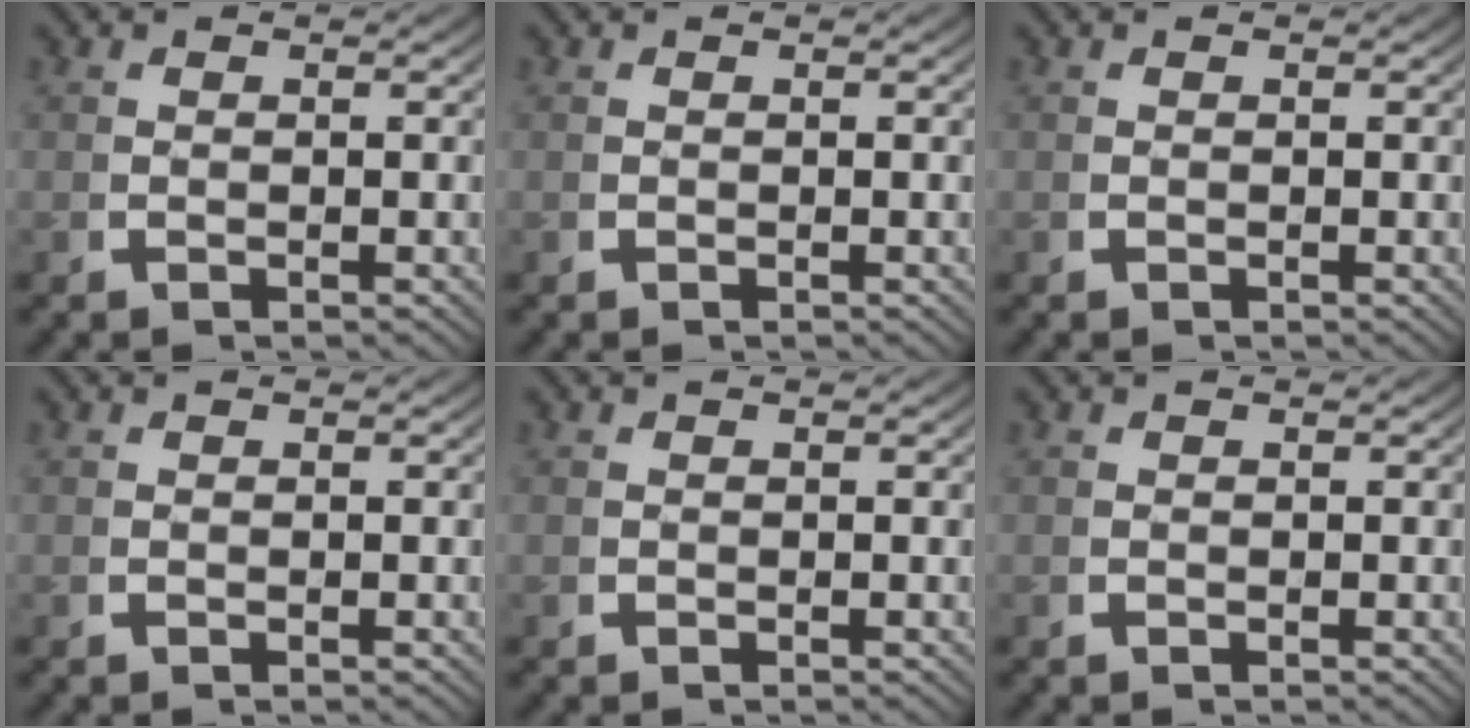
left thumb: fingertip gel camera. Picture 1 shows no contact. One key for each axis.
{"total": 0.0}
{"total": 0.0}
{"total": 0.0}
{"total": 0.0}
{"total": 0.0}